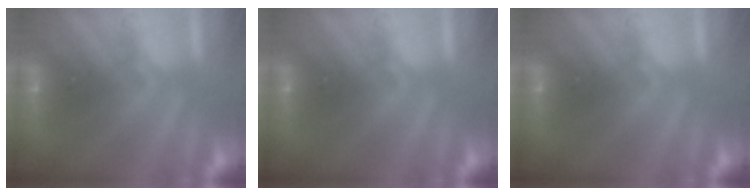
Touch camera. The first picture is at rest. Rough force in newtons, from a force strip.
{"total": 0.0}
{"total": 0.0}